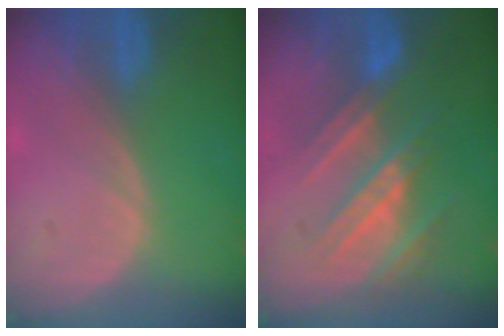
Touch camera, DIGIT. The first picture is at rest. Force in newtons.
{"total": 7.8, "press": 7.7, "slide": 1.2}